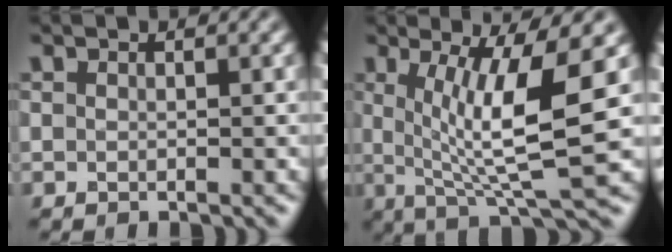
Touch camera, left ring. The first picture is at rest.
{"total": 8.6, "force": [1.1, 1.7, 8.4], "torque": [-0.134, -0.008, 0.024]}